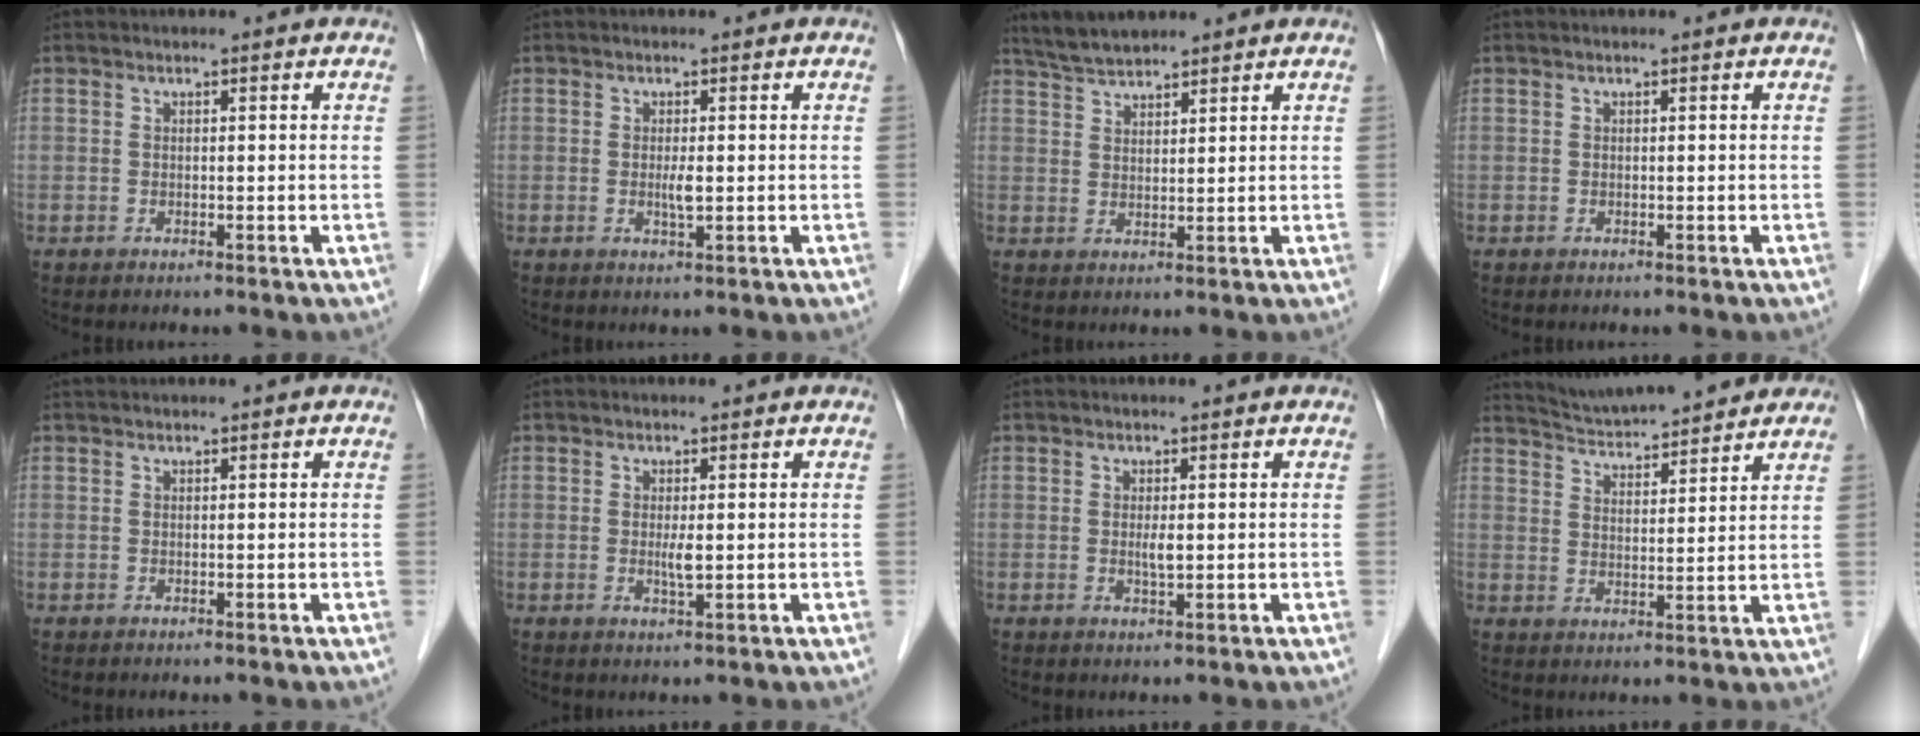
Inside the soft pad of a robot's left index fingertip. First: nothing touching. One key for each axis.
{"total": 1.7, "fx": -0.1, "fy": 0.2, "fz": 1.7, "tx": -0.033, "ty": -0.003, "tz": 0.000}
{"total": 5.0, "fx": 4.7, "fy": 0.7, "fz": 1.7, "tx": -0.042, "ty": 0.019, "tz": 0.094}
{"total": 0.0}
{"total": 0.6, "fx": 0.6, "fy": 0.0, "fz": 0.2, "tx": -0.006, "ty": 0.014, "tz": 0.016}
{"total": 1.9, "fx": 0.1, "fy": 0.2, "fz": 1.8, "tx": -0.037, "ty": -0.004, "tz": 0.003}
{"total": 1.5, "fx": 0.2, "fy": 0.2, "fz": 1.5, "tx": -0.029, "ty": -0.003, "tz": 0.003}
{"total": 12.6, "fx": 11.8, "fy": 1.5, "fz": 4.3, "tx": -0.070, "ty": 0.022, "tz": 0.177}